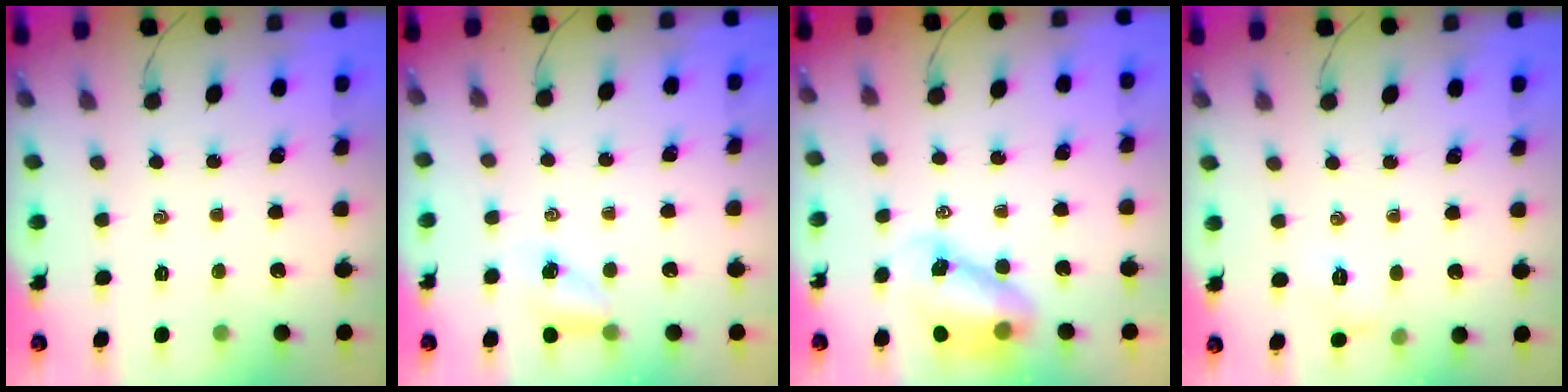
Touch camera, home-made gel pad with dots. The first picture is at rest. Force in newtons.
{"total": 4.3, "press": 4.3, "slide": 0.3}
{"total": 8.4, "press": 8.2, "slide": 1.9}
{"total": 6.4, "press": 6.1, "slide": 1.9}